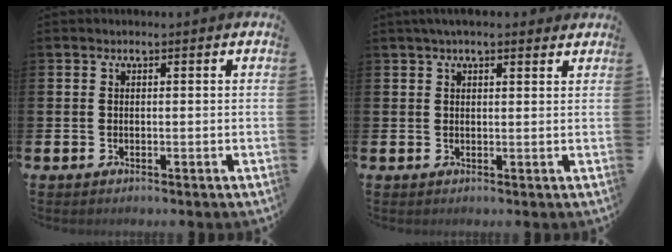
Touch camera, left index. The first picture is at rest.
{"total": 2.7, "force": [2.4, 0.6, 1.3], "torque": [-0.028, 0.000, 0.042]}